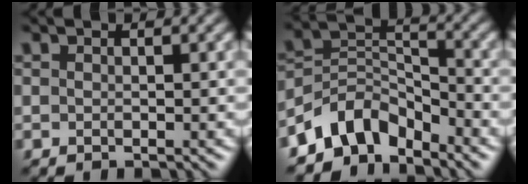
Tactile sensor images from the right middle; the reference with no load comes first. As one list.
[{"total": 5.7, "force": [-4.5, 2.9, 2.1], "torque": [-0.026, 0.006, -0.093]}]